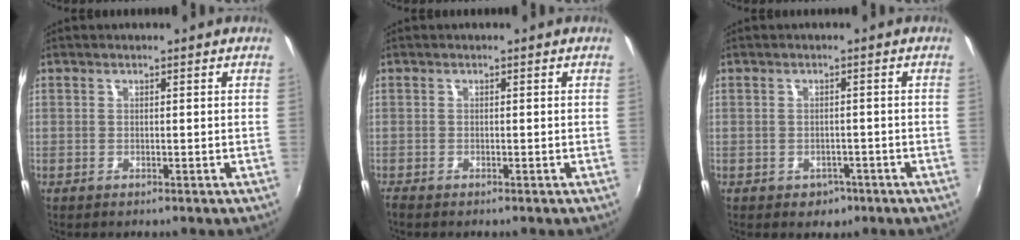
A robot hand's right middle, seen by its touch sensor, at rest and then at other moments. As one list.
[{"total": 0.7, "force": [-0.7, 0.1, 0.2], "torque": [-0.006, -0.005, -0.016]}, {"total": 3.2, "force": [-1.7, 2.6, 1.1], "torque": [-0.025, -0.003, -0.018]}]